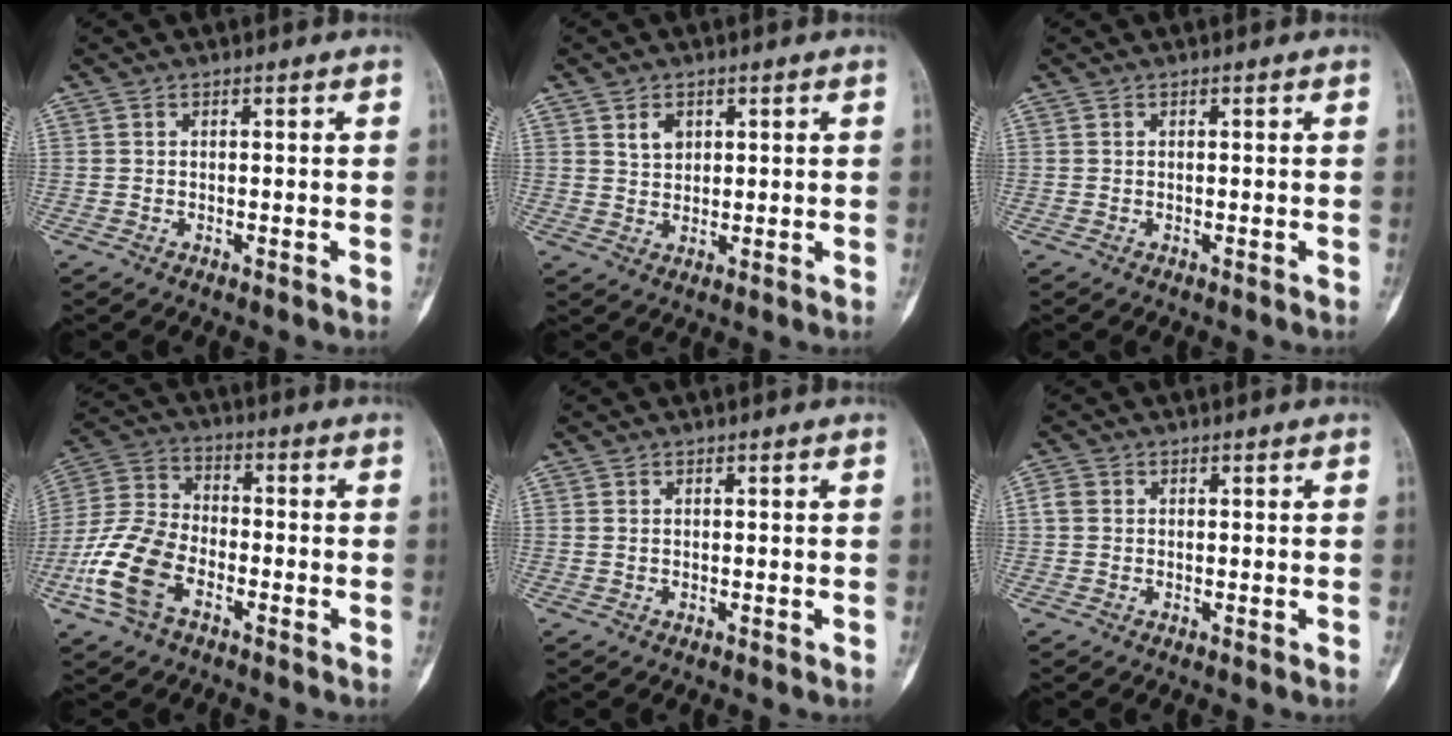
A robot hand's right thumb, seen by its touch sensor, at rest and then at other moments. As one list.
[{"total": 3.2, "force": [1.5, 2.3, 1.6], "torque": [-0.015, -0.011, 0.031]}, {"total": 0.0}, {"total": 13.3, "force": [-5.5, 7.9, 9.2], "torque": [-0.198, 0.024, -0.111]}, {"total": 0.5, "force": [0.2, 0.4, 0.4], "torque": [-0.009, 0.004, 0.004]}, {"total": 1.8, "force": [0.2, 1.6, 1.0], "torque": [-0.023, 0.004, 0.001]}]